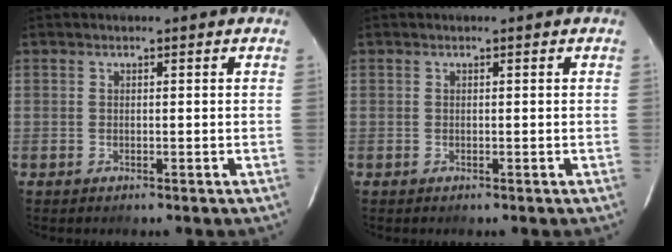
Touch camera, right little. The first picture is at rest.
{"total": 0.0}